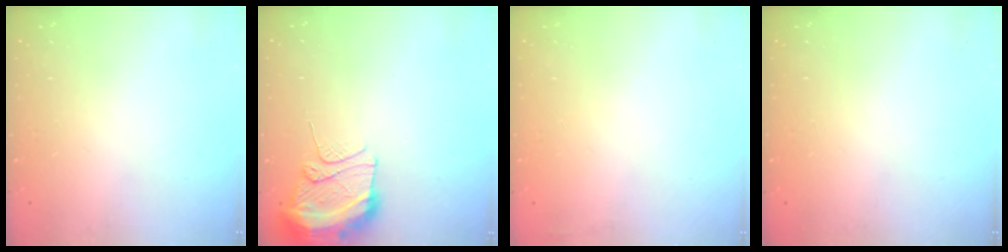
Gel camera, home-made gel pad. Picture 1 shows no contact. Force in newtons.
{"total": 12.4, "press": 12.3, "slide": 1.6}
{"total": 2.9, "press": 2.4, "slide": 1.6}
{"total": 0.0}